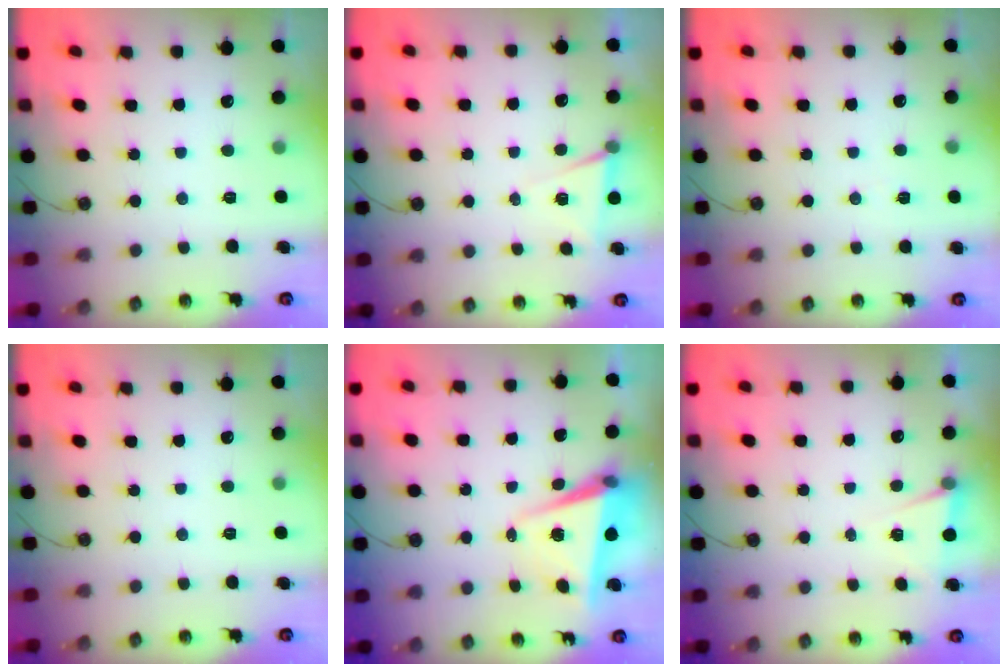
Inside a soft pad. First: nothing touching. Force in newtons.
{"total": 6.3, "press": 4.2, "slide": 4.7}
{"total": 3.1, "press": 2.4, "slide": 2.0}
{"total": 0.0}
{"total": 6.4, "press": 5.8, "slide": 2.6}
{"total": 4.9, "press": 2.4, "slide": 4.3}